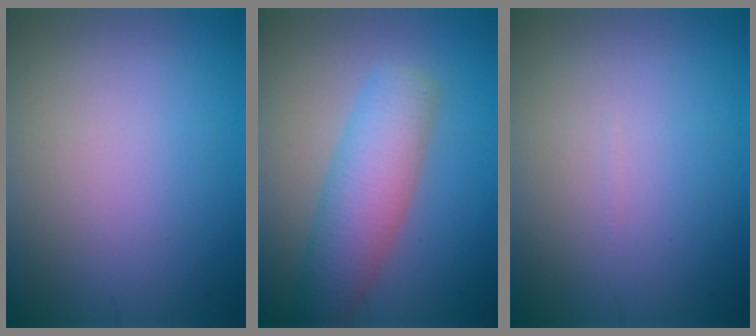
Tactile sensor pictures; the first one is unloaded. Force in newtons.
{"total": 5.6, "press": 5.6, "slide": 0.4}
{"total": 0.0}